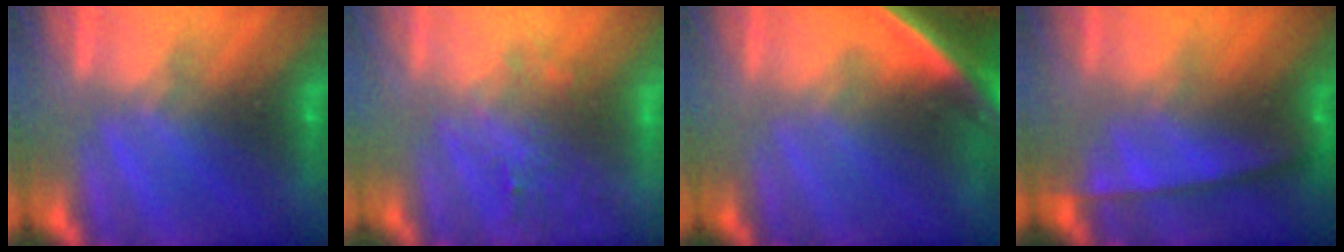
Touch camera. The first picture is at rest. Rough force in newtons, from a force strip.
{"total": 6.4}
{"total": 5.5}
{"total": 8.3}